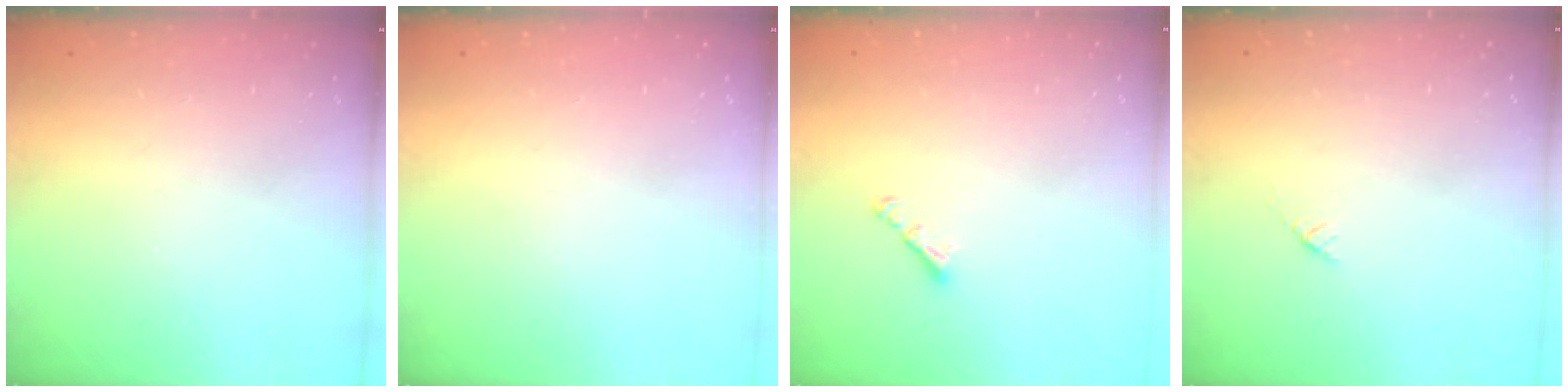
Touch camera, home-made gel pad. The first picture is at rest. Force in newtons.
{"total": 0.0}
{"total": 2.9, "press": 2.8, "slide": 0.6}
{"total": 2.7, "press": 2.6, "slide": 0.4}